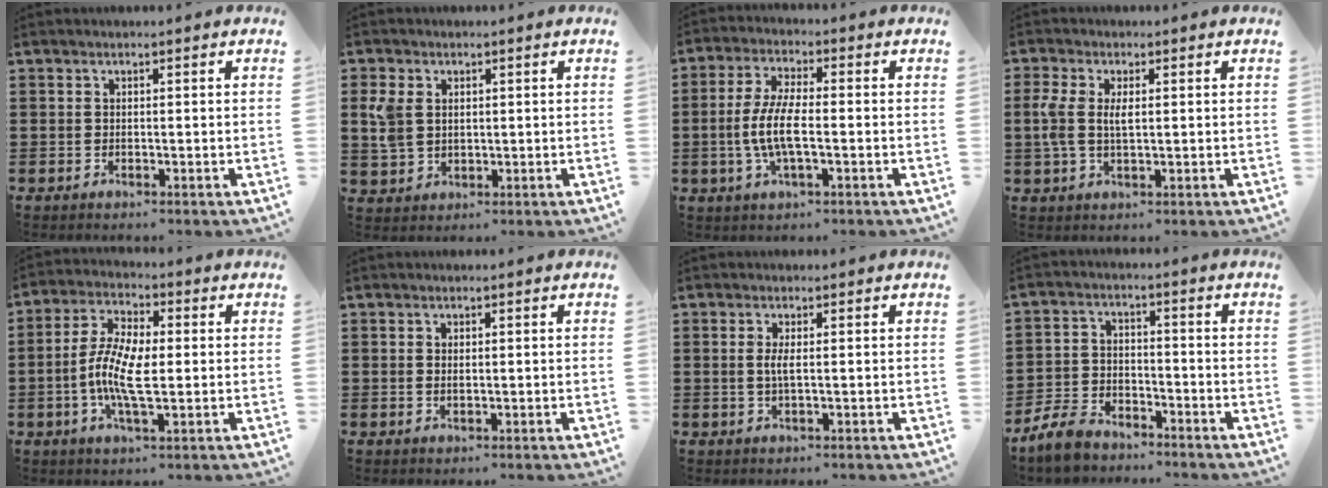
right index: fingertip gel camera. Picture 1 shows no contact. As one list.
[{"total": 4.2, "force": [1.2, 3.0, 2.7], "torque": [-0.085, 0.004, 0.014]}, {"total": 6.7, "force": [-1.5, 2.0, 6.2], "torque": [-0.142, -0.008, -0.037]}, {"total": 4.0, "force": [0.5, 1.8, 3.5], "torque": [-0.087, 0.001, 0.003]}, {"total": 8.7, "force": [-1.0, 3.3, 8.0], "torque": [-0.168, -0.001, -0.021]}, {"total": 0.9, "force": [0.1, 0.5, 0.8], "torque": [-0.018, 0.004, 0.001]}, {"total": 2.2, "force": [0.1, 0.4, 2.2], "torque": [-0.043, -0.003, 0.000]}, {"total": 5.3, "force": [-4.8, 1.7, 1.5], "torque": [-0.056, 0.005, -0.101]}]